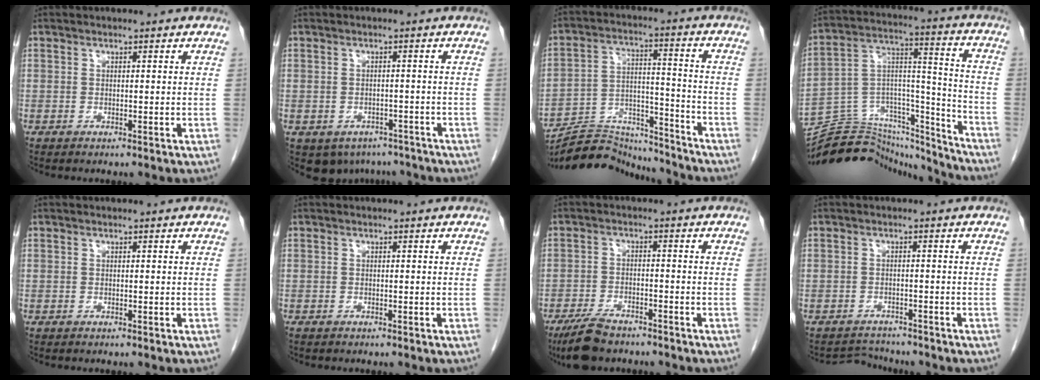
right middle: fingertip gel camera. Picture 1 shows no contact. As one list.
[{"total": 6.2, "force": [-4.6, 4.1, 1.0], "torque": [-0.010, 0.003, -0.056]}, {"total": 14.4, "force": [-14.2, 1.6, 1.3], "torque": [-0.022, 0.032, -0.232]}, {"total": 25.1, "force": [-23.7, 5.9, 5.5], "torque": [-0.115, 0.043, -0.363]}, {"total": 0.0}, {"total": 0.5, "force": [-0.5, 0.2, 0.1], "torque": [-0.009, 0.000, -0.010]}, {"total": 7.4, "force": [-6.0, 2.3, 3.5], "torque": [-0.071, -0.014, -0.107]}, {"total": 3.0, "force": [-2.8, 0.4, -0.9], "torque": [0.012, -0.008, -0.044]}]